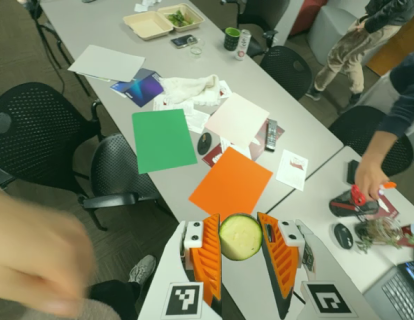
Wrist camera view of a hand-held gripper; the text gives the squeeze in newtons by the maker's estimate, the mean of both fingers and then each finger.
{"total": 12.7, "left": 13.3, "right": 12.2}